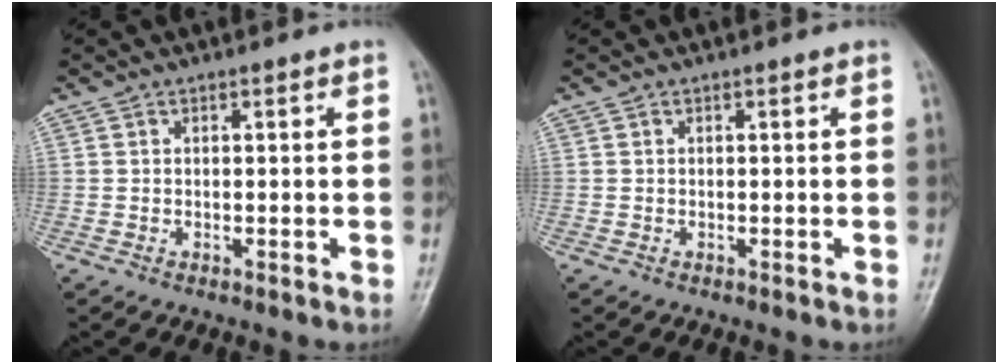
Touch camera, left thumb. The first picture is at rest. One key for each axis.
{"total": 0.0}